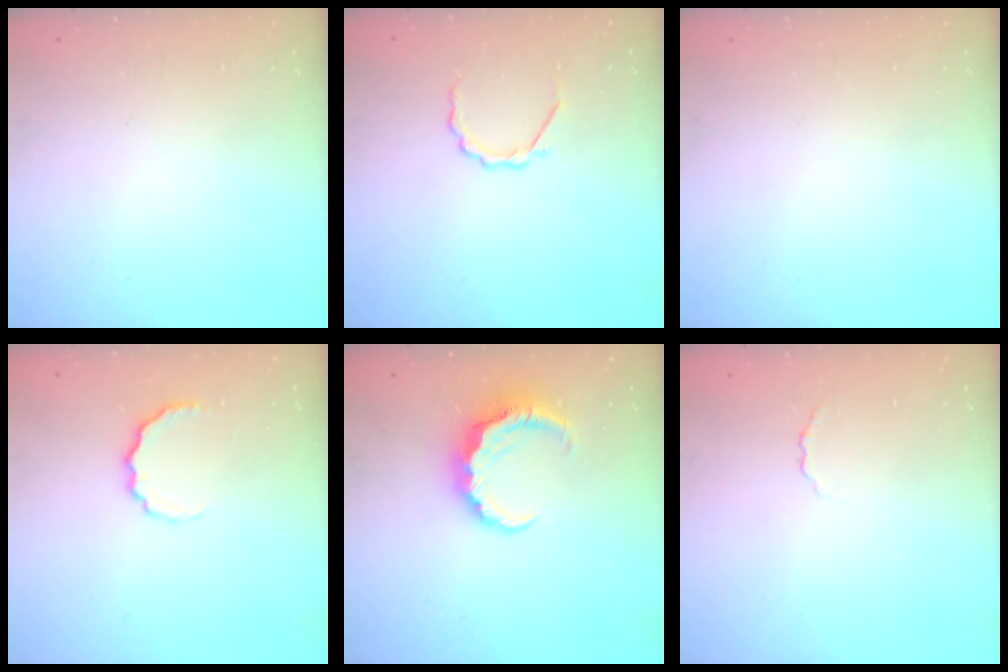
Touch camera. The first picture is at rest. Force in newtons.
{"total": 3.6, "press": 3.4, "slide": 1.2}
{"total": 0.0}
{"total": 6.5, "press": 6.4, "slide": 1.1}
{"total": 6.8, "press": 6.7, "slide": 1.0}
{"total": 2.0, "press": 1.9, "slide": 0.4}